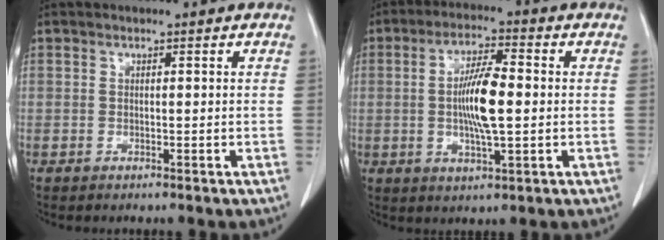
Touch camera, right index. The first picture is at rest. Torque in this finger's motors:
{"motor_torque": [0.82, -0.21, 0.34, 0.14]}